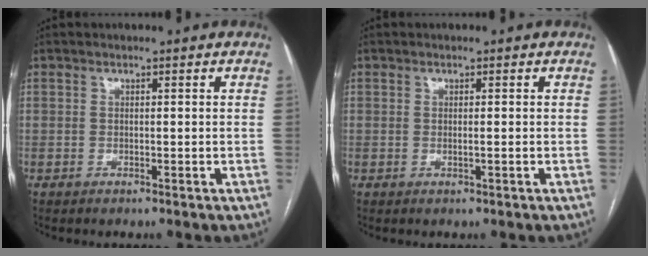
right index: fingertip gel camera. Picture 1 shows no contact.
{"total": 0.6, "force": [-0.1, -0.1, 0.5], "torque": [-0.010, 0.000, -0.002]}